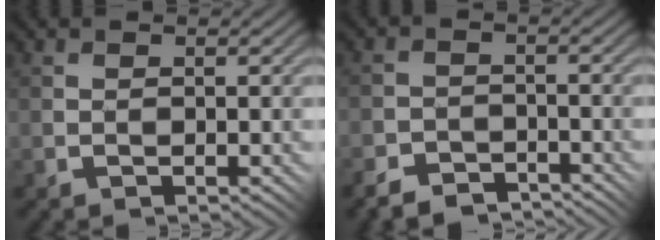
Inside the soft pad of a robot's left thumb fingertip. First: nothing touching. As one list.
[{"total": 4.1, "force": [-3.9, 1.3, 0.7], "torque": [-0.011, 0.002, -0.078]}]